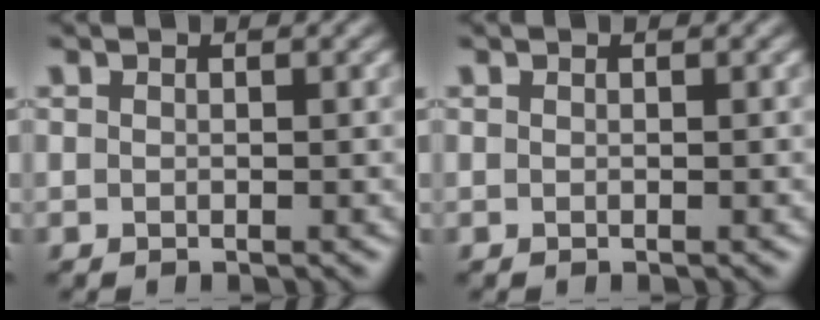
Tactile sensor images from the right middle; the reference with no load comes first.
{"total": 0.0}